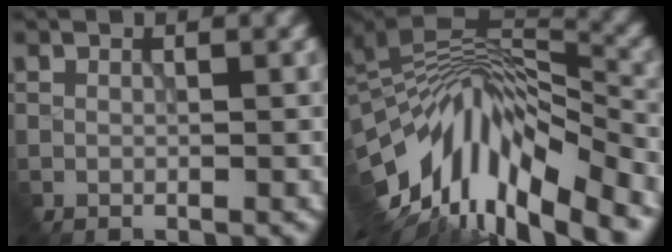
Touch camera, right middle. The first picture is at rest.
{"total": 13.6, "force": [-5.6, 5.5, 11.1], "torque": [-0.214, 0.019, -0.097]}